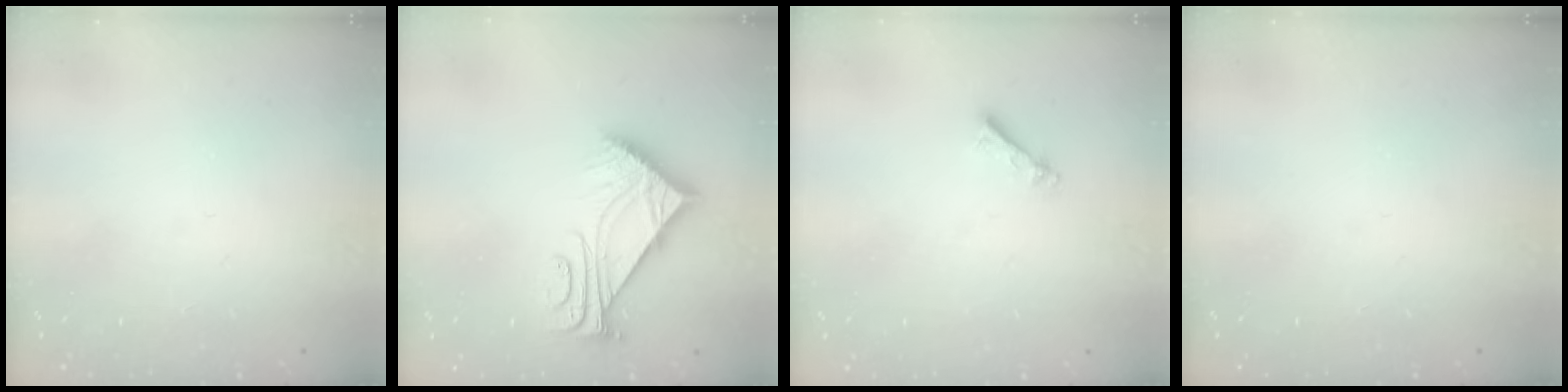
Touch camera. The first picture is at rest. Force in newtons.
{"total": 7.5, "press": 7.4, "slide": 0.8}
{"total": 3.6, "press": 3.6, "slide": 0.3}
{"total": 0.0}